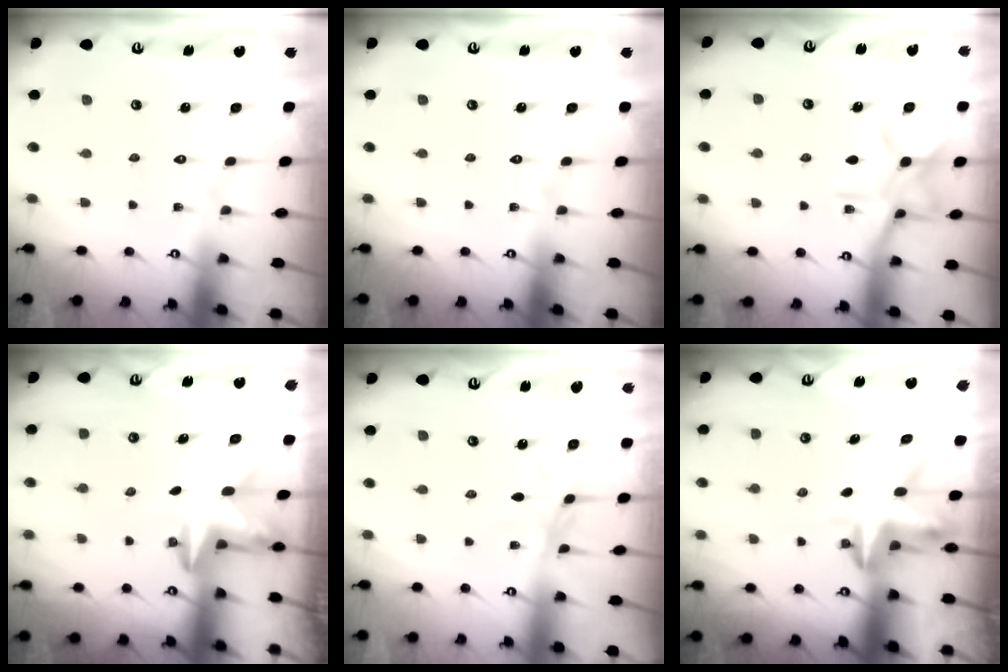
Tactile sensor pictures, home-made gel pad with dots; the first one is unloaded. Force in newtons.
{"total": 0.0}
{"total": 9.4, "press": 9.4, "slide": 0.5}
{"total": 3.0, "press": 2.9, "slide": 0.7}
{"total": 2.3, "press": 2.3, "slide": 0.4}
{"total": 3.5, "press": 3.5, "slide": 0.2}